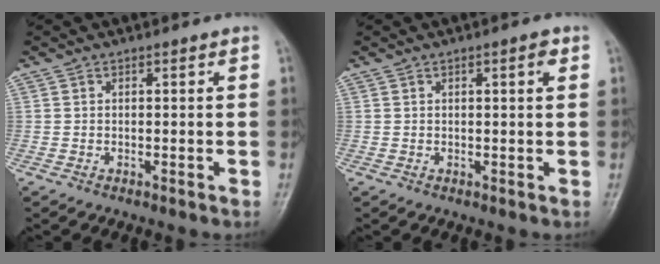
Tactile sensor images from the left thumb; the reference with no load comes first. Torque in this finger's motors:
{"motor_torque": [-0.51, 0.04, -0.06, 0.28, 0.07]}